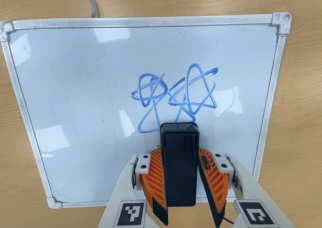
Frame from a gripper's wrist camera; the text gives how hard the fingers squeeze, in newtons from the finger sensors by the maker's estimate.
{"total": 5.5, "left": 4.7, "right": 6.3}